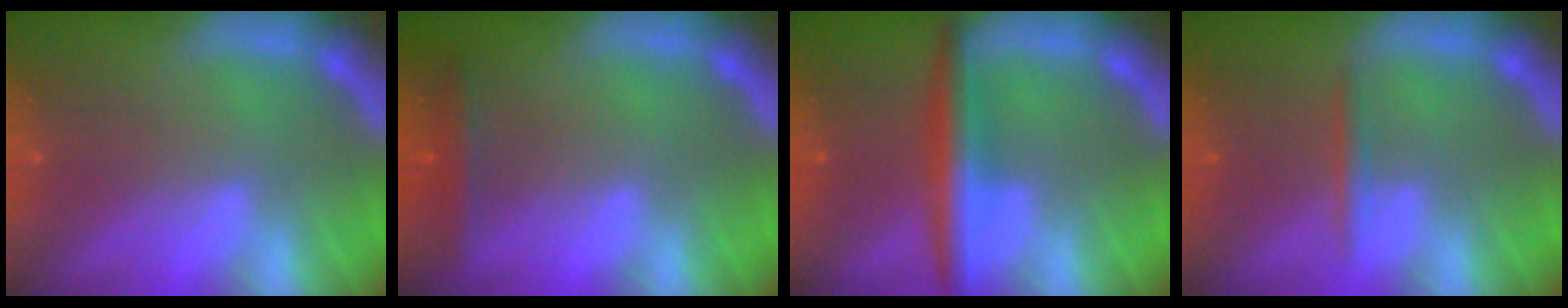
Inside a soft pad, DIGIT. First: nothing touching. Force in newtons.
{"total": 1.9}
{"total": 4.5}
{"total": 1.4}